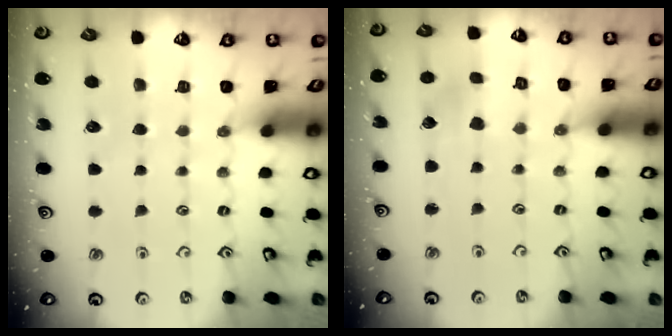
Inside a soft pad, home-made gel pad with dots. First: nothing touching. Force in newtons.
{"total": 2.6, "press": 2.6, "slide": 0.4}